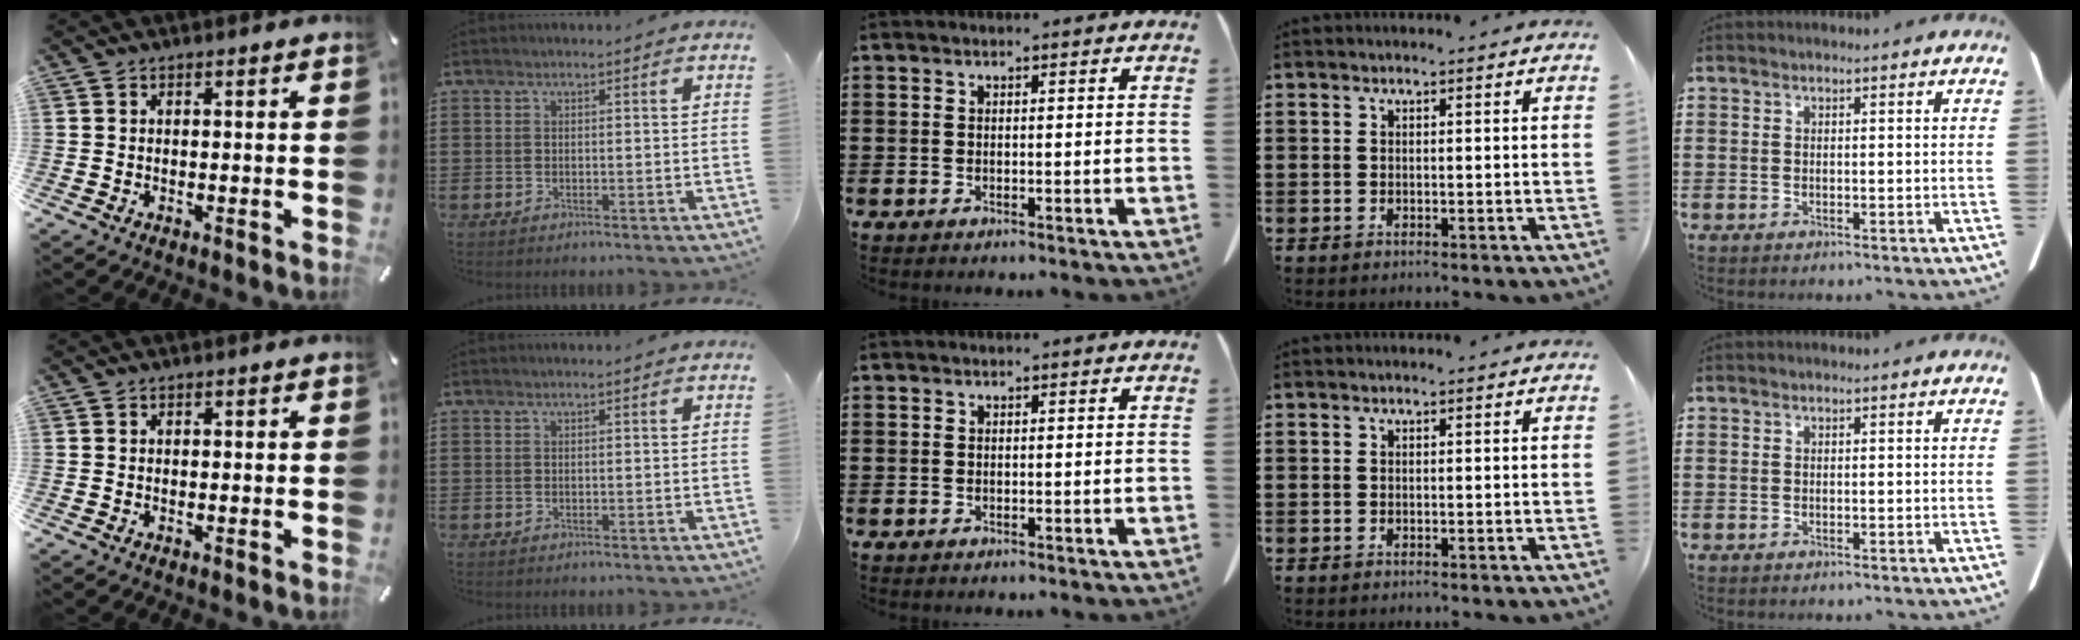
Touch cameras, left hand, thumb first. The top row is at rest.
{}